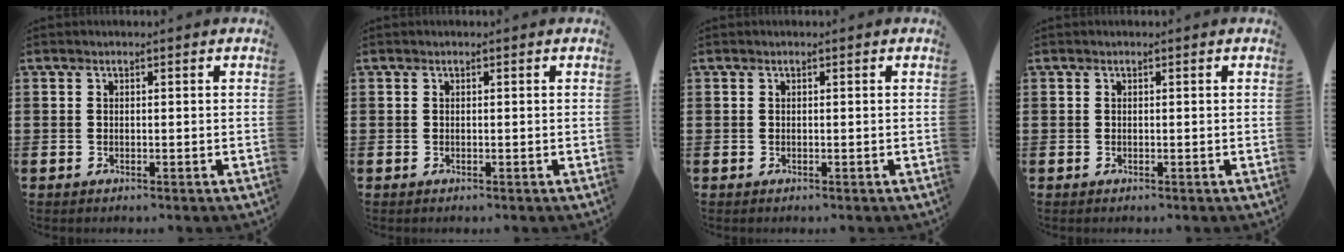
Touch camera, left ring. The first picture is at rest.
{"total": 0.0}
{"total": 0.0}
{"total": 0.0}